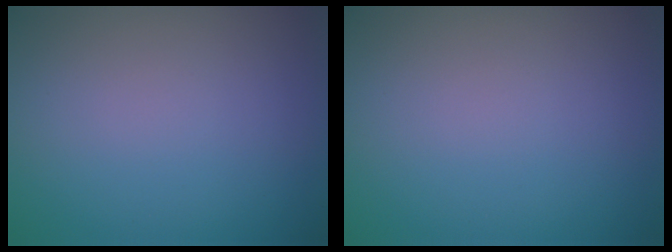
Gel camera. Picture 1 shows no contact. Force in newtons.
{"total": 0.0}